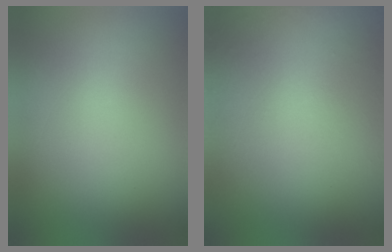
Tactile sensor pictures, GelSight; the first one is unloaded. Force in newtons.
{"total": 8.7}